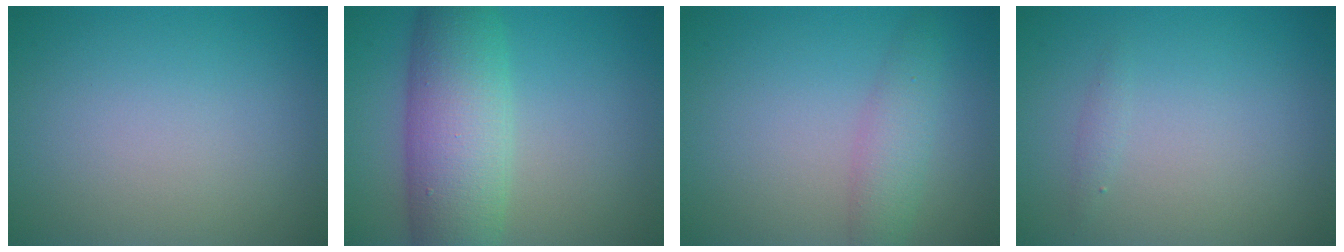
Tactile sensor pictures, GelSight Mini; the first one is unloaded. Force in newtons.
{"total": 8.4, "press": 8.4, "slide": 0.2}
{"total": 2.7, "press": 2.7, "slide": 0.0}
{"total": 0.6, "press": 0.6, "slide": 0.0}